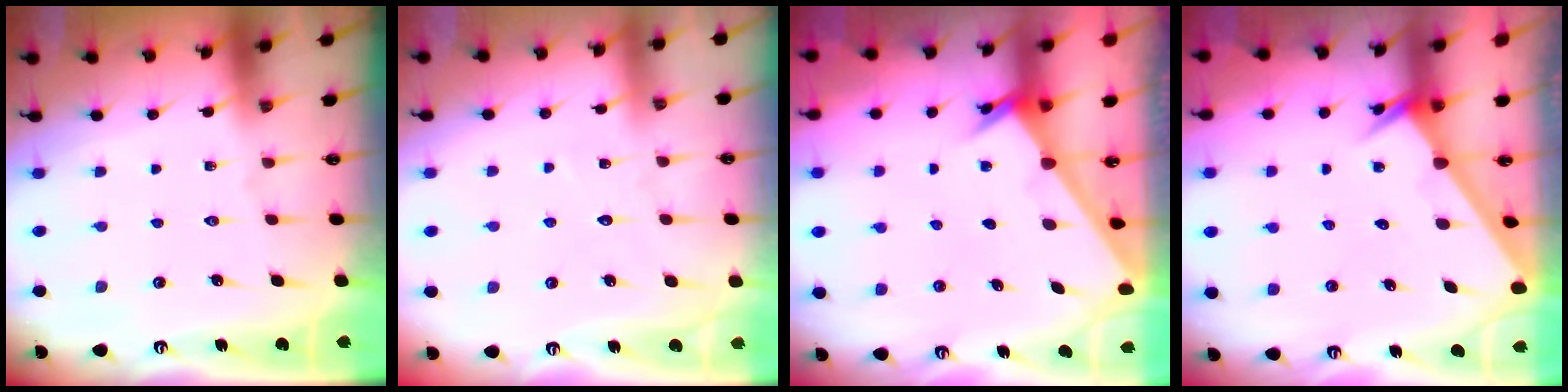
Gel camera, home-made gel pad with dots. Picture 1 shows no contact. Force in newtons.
{"total": 4.6, "press": 4.6, "slide": 0.4}
{"total": 2.3, "press": 2.3, "slide": 0.2}
{"total": 2.6, "press": 2.6, "slide": 0.0}